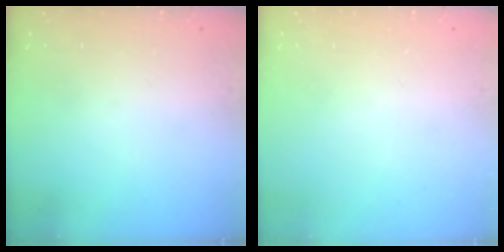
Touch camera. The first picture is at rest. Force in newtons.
{"total": 0.0}